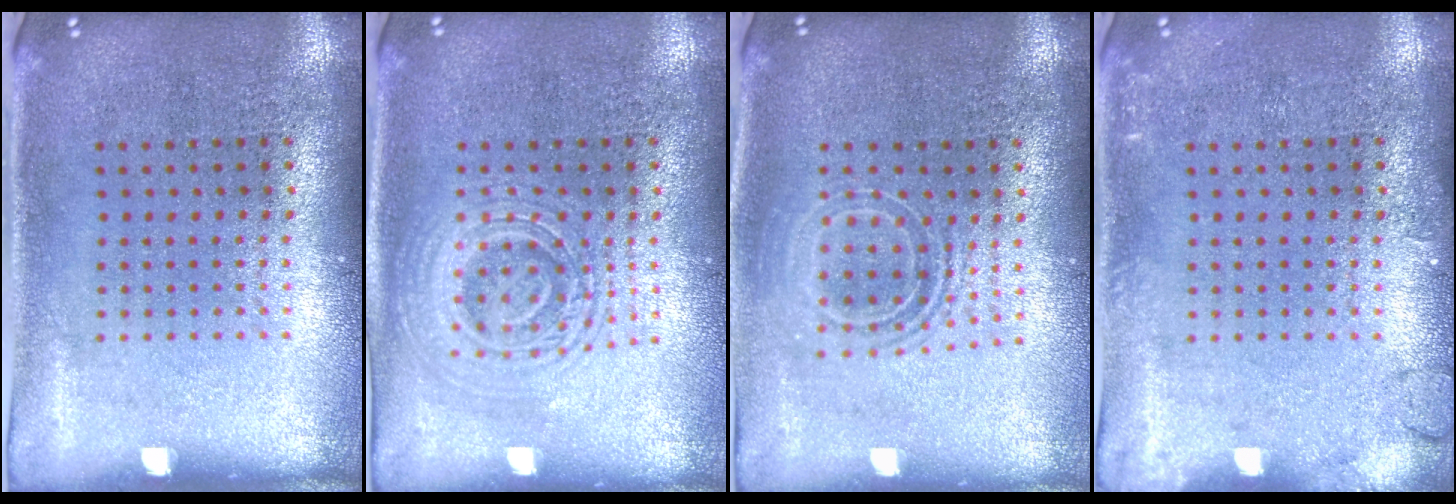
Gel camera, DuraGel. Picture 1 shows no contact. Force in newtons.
{"total": 2.8, "press": 2.8, "slide": 0.4}
{"total": 1.7, "press": 1.4, "slide": 1.0}
{"total": 1.7, "press": 1.7, "slide": 0.3}